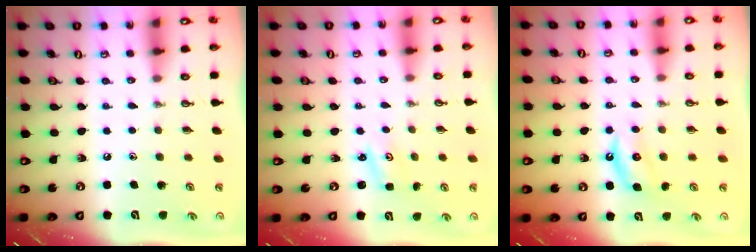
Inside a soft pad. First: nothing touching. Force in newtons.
{"total": 2.0, "press": 2.0, "slide": 0.2}
{"total": 4.6, "press": 4.5, "slide": 0.5}